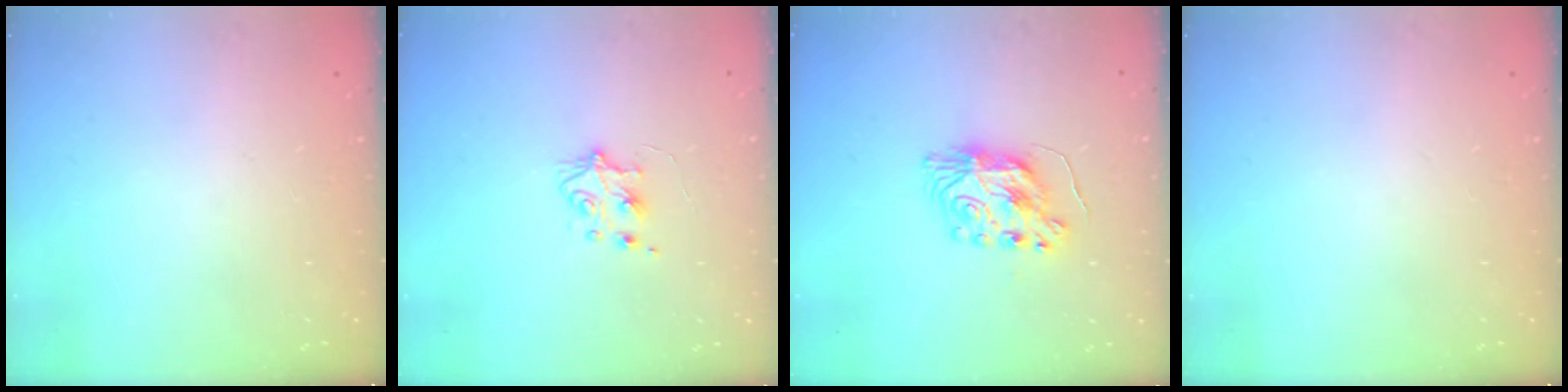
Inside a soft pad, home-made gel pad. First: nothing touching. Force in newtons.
{"total": 6.1, "press": 6.0, "slide": 0.9}
{"total": 8.9, "press": 8.9, "slide": 0.6}
{"total": 0.0}